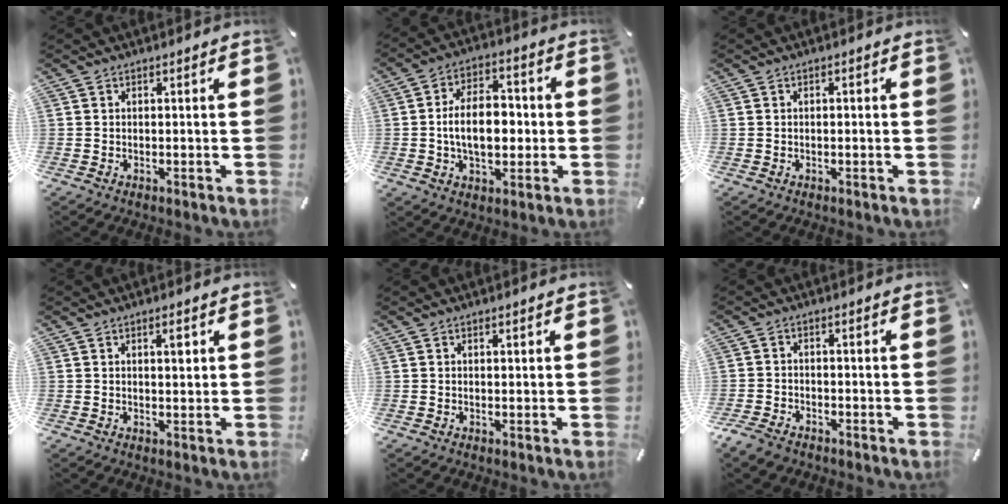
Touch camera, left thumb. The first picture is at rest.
{"total": 12.1, "force": [-0.9, 7.9, 9.1], "torque": [-0.147, 0.007, -0.018]}
{"total": 0.6, "force": [-0.3, 0.3, 0.4], "torque": [-0.009, 0.000, -0.006]}
{"total": 2.7, "force": [0.9, 1.0, 2.3], "torque": [-0.032, -0.001, 0.010]}
{"total": 0.6, "force": [0.2, 0.4, 0.4], "torque": [-0.009, 0.002, 0.002]}
{"total": 3.4, "force": [-2.7, 1.7, 0.9], "torque": [-0.033, 0.012, -0.059]}